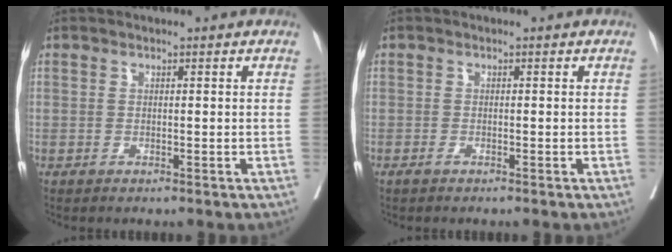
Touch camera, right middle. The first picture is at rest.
{"total": 0.9, "force": [-0.7, -0.1, 0.6], "torque": [-0.011, -0.002, -0.013]}